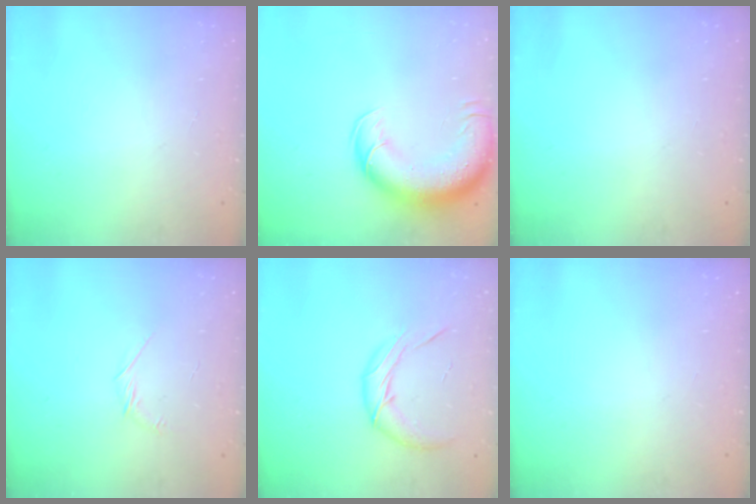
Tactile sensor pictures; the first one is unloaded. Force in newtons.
{"total": 16.2, "press": 15.7, "slide": 3.9}
{"total": 0.0}
{"total": 4.3, "press": 4.1, "slide": 1.1}
{"total": 11.2, "press": 10.9, "slide": 2.4}
{"total": 0.0}